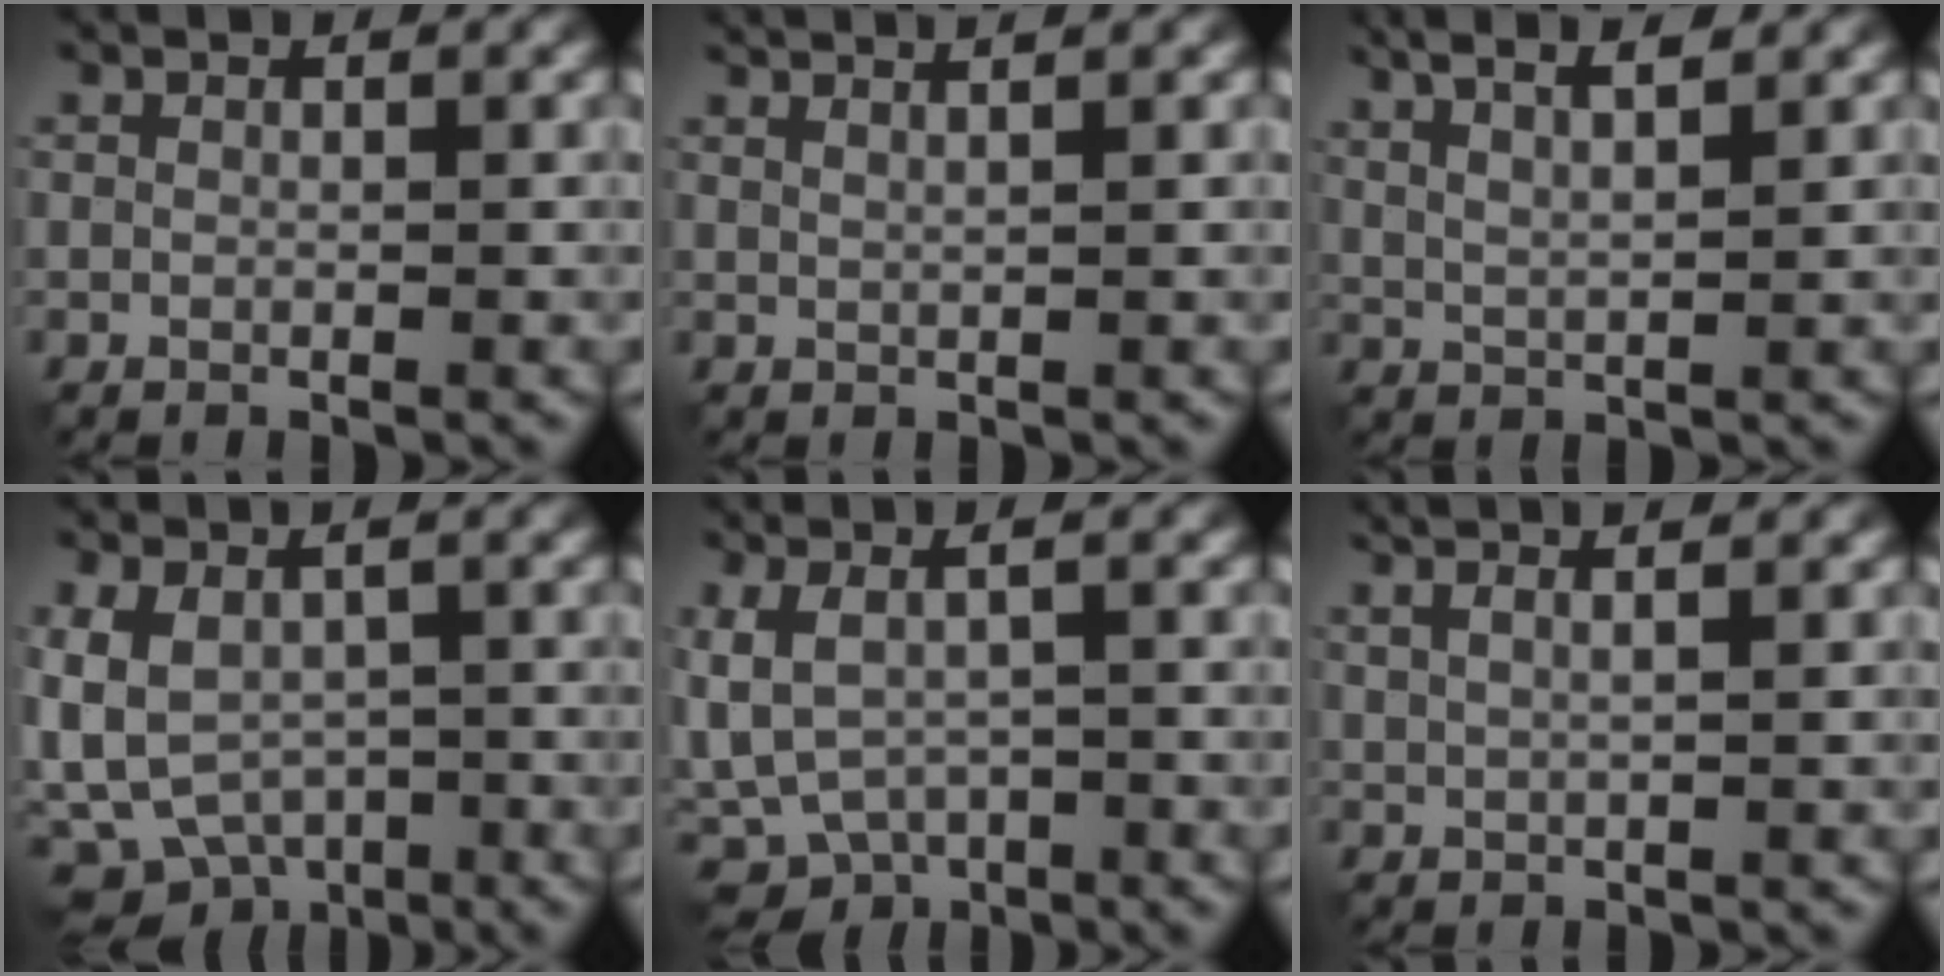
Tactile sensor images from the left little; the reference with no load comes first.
{"total": 3.3, "force": [2.4, 1.0, 2.0], "torque": [-0.015, 0.019, 0.011]}
{"total": 7.3, "force": [4.6, 2.4, 5.2], "torque": [-0.074, 0.024, 0.052]}
{"total": 6.5, "force": [-2.7, 4.5, 3.9], "torque": [-0.075, -0.014, -0.048]}
{"total": 5.7, "force": [-1.6, 2.9, 4.7], "torque": [-0.099, -0.010, -0.026]}
{"total": 4.6, "force": [2.6, 1.7, 3.4], "torque": [-0.042, 0.030, 0.020]}